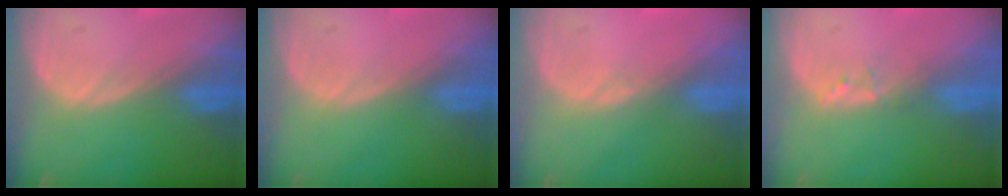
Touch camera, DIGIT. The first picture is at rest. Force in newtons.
{"total": 0.0}
{"total": 0.5, "press": 0.5, "slide": 0.2}
{"total": 1.2, "press": 1.1, "slide": 0.2}